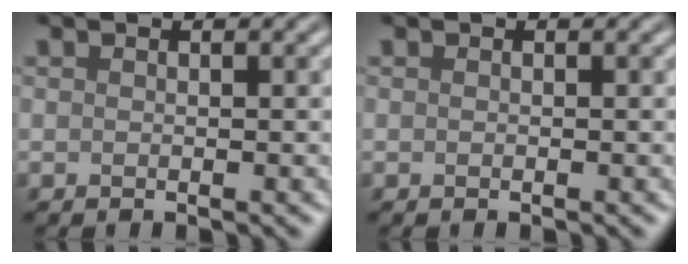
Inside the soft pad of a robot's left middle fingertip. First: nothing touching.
{"total": 0.0}